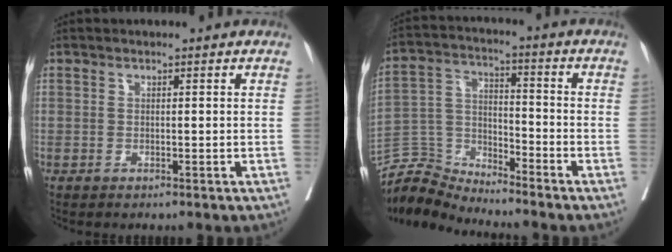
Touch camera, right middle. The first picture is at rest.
{"total": 6.8, "force": [-6.6, -0.1, -1.9], "torque": [0.031, 0.025, -0.130]}